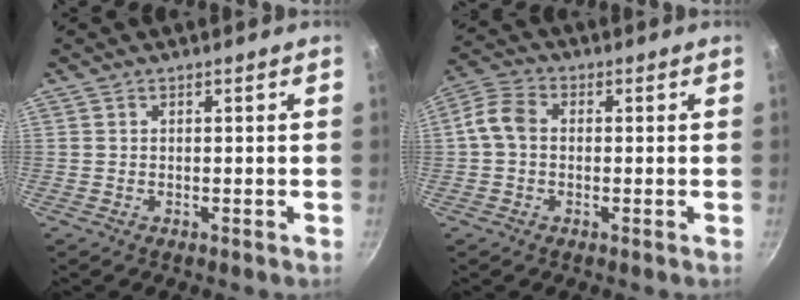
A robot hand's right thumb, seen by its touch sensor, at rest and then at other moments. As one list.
[{"total": 5.7, "force": [-0.3, 4.4, 3.7], "torque": [-0.073, 0.021, -0.022]}]